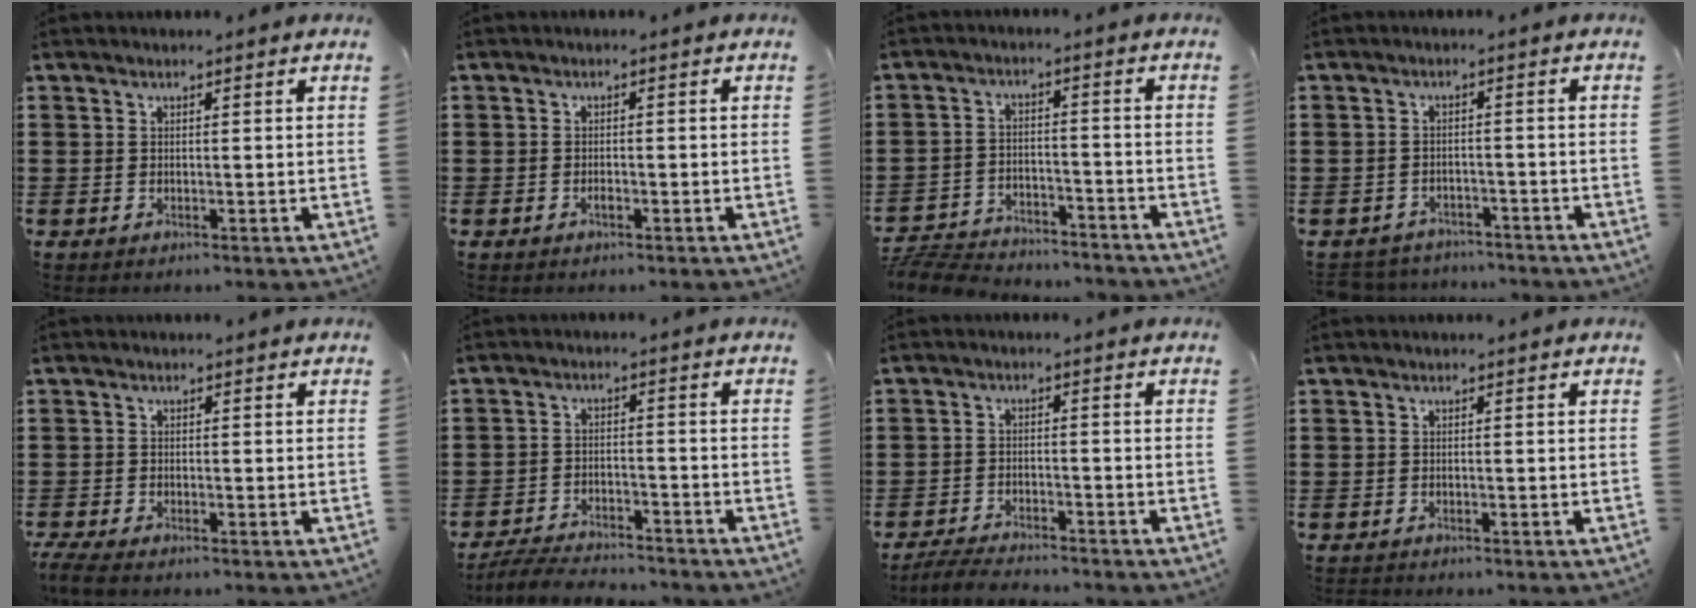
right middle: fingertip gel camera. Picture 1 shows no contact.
{"total": 0.9, "force": [-0.6, 0.5, 0.5], "torque": [-0.011, -0.001, -0.012]}
{"total": 6.5, "force": [-6.3, 0.9, 0.8], "torque": [-0.026, 0.010, -0.131]}
{"total": 2.9, "force": [-2.8, 0.7, -0.3], "torque": [-0.004, 0.001, -0.062]}
{"total": 2.0, "force": [-1.8, 0.2, 0.8], "torque": [-0.029, -0.003, -0.041]}
{"total": 5.2, "force": [-5.1, 0.8, 0.9], "torque": [-0.026, 0.005, -0.105]}
{"total": 3.9, "force": [-3.8, 0.6, 0.5], "torque": [-0.017, 0.003, -0.083]}
{"total": 0.6, "force": [-0.6, 0.1, 0.0], "torque": [0.000, 0.000, -0.012]}